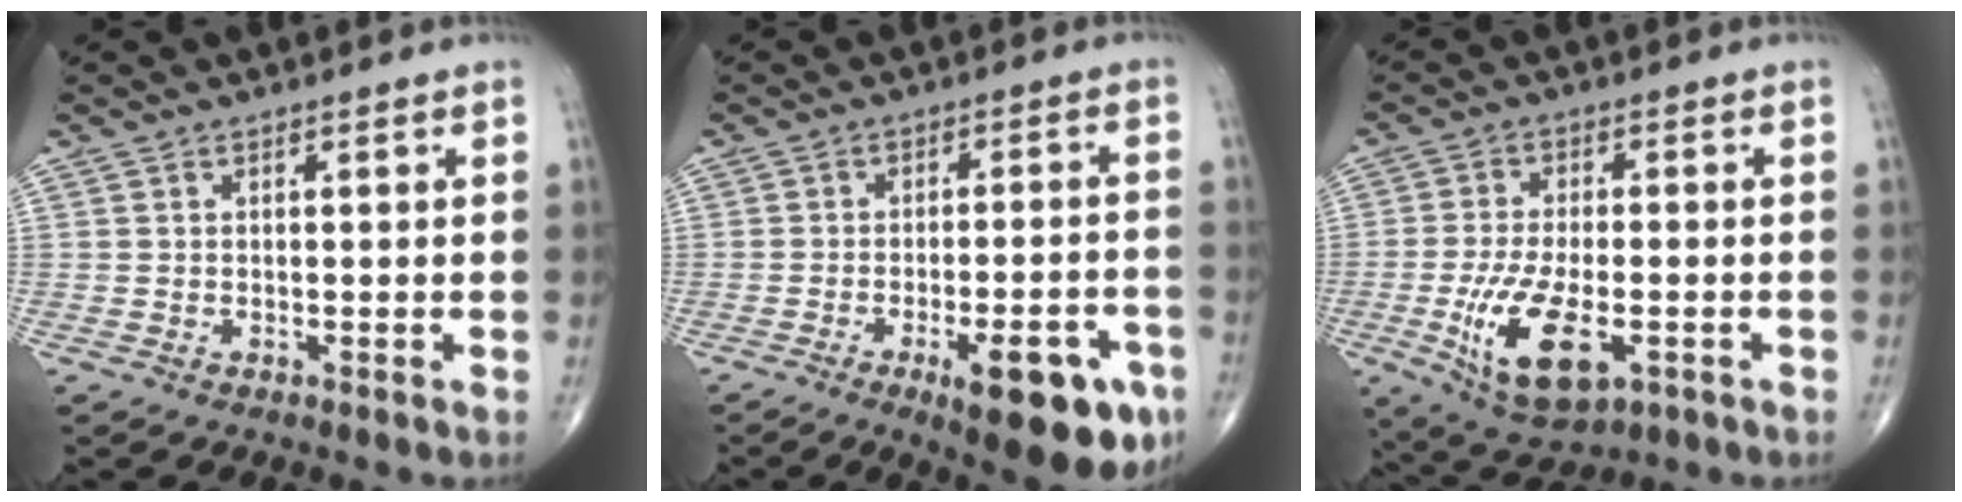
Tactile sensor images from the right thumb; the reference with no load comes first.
{"total": 15.0, "force": [-7.1, 4.9, 12.3], "torque": [-0.125, 0.026, -0.085]}
{"total": 13.1, "force": [-4.1, 5.9, 10.9], "torque": [-0.205, -0.003, -0.061]}